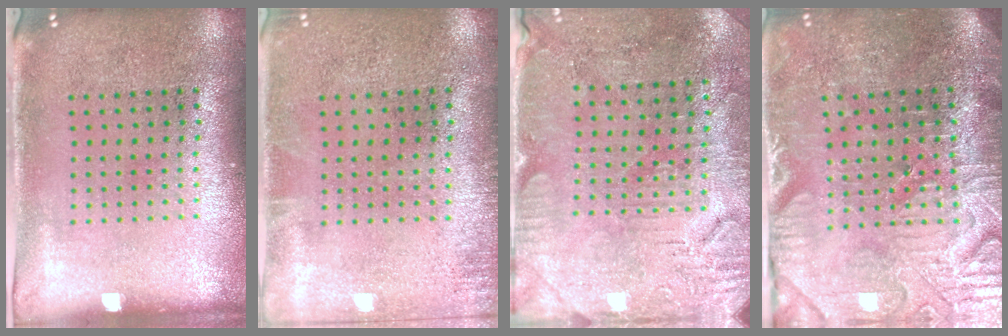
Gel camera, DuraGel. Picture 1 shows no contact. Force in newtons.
{"total": 1.2, "press": 1.1, "slide": 0.2}
{"total": 3.0, "press": 2.8, "slide": 0.9}
{"total": 4.0, "press": 3.9, "slide": 1.0}